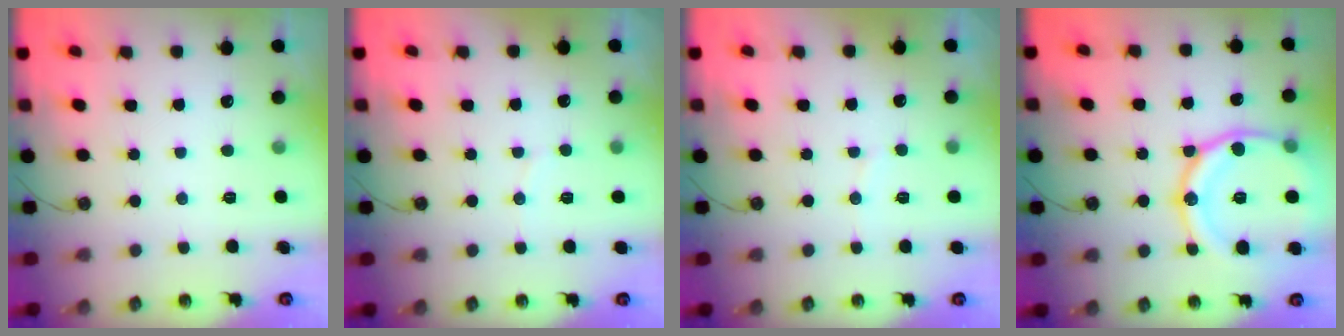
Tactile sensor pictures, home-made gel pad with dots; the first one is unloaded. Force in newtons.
{"total": 2.2, "press": 2.0, "slide": 0.9}
{"total": 3.4, "press": 3.4, "slide": 0.3}
{"total": 19.4, "press": 19.3, "slide": 2.2}